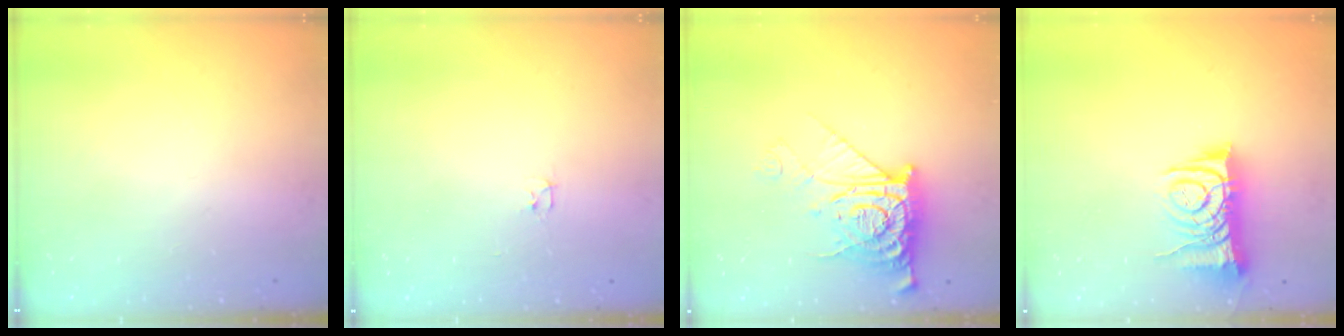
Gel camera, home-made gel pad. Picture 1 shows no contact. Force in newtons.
{"total": 2.4, "press": 2.3, "slide": 0.4}
{"total": 11.7, "press": 11.6, "slide": 1.4}
{"total": 8.8, "press": 8.8, "slide": 0.6}